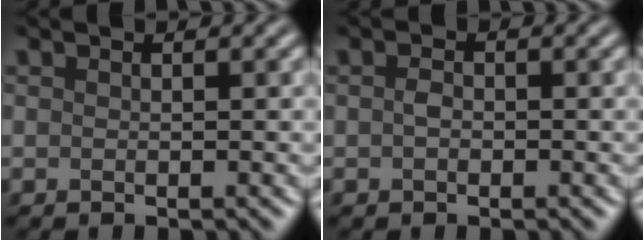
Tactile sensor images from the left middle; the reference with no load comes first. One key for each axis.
{"total": 1.0, "fx": -0.2, "fy": 0.6, "fz": 0.7, "tx": -0.018, "ty": 0.003, "tz": -0.005}